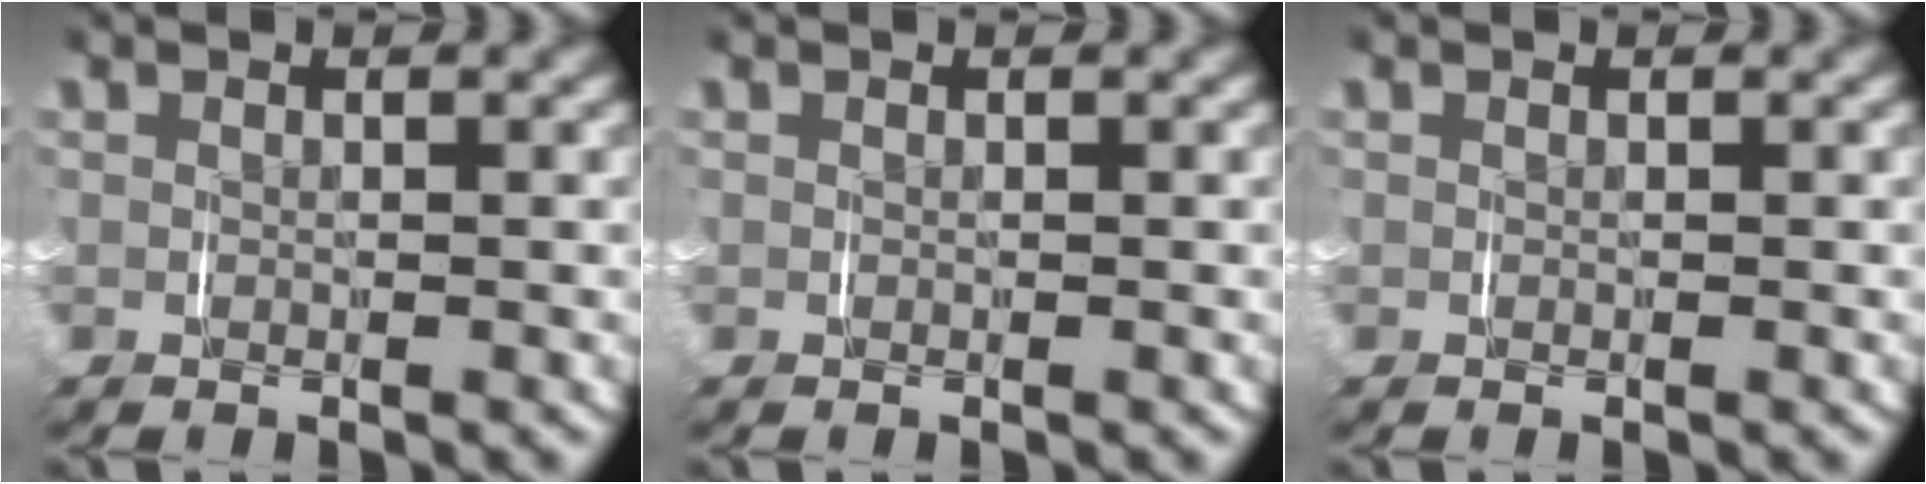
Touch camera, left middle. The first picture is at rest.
{"total": 0.0}
{"total": 0.0}